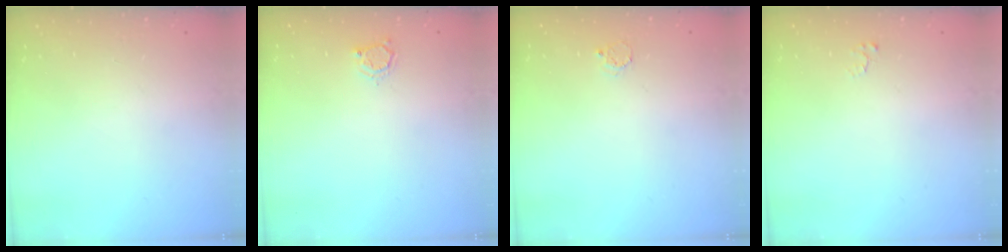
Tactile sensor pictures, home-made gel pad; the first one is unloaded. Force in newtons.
{"total": 3.2, "press": 3.2, "slide": 0.4}
{"total": 2.3, "press": 2.3, "slide": 0.2}
{"total": 2.4, "press": 2.4, "slide": 0.2}